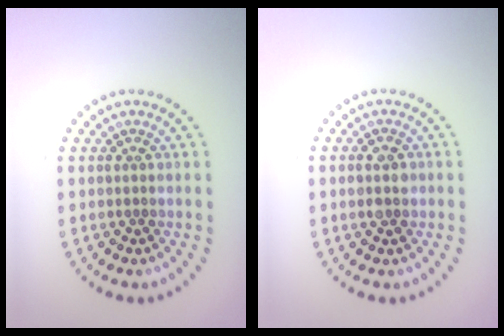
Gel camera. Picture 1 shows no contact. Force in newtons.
{"total": 2.2, "press": 2.2, "slide": 0.2}